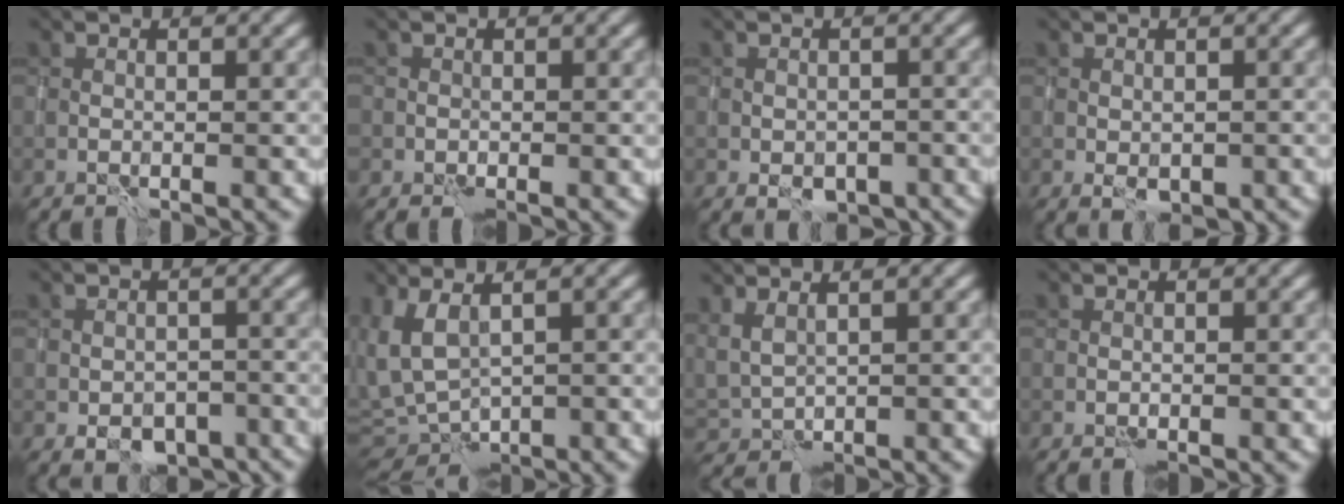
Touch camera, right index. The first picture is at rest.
{"total": 0.7, "force": [-0.4, 0.6, 0.0], "torque": [0.004, -0.001, -0.009]}
{"total": 3.3, "force": [-1.6, 2.3, 1.7], "torque": [-0.028, -0.008, -0.017]}
{"total": 2.1, "force": [-0.6, 1.5, 1.3], "torque": [-0.019, -0.007, -0.004]}
{"total": 4.8, "force": [-2.9, 3.1, 2.4], "torque": [-0.030, -0.011, -0.033]}
{"total": 4.6, "force": [-1.0, 2.5, 3.7], "torque": [-0.080, -0.010, -0.012]}
{"total": 2.6, "force": [1.8, 1.1, 1.5], "torque": [-0.034, 0.001, 0.048]}
{"total": 0.0}